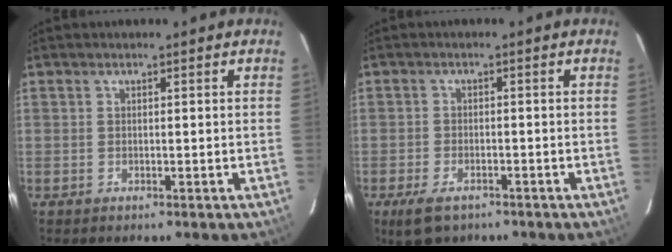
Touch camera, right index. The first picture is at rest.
{"total": 6.0, "force": [-4.0, 3.1, 3.3], "torque": [-0.085, -0.016, -0.069]}